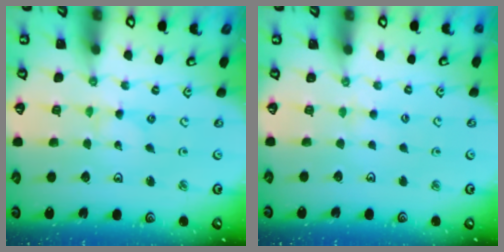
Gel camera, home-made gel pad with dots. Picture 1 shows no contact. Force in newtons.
{"total": 1.5, "press": 1.5, "slide": 0.3}